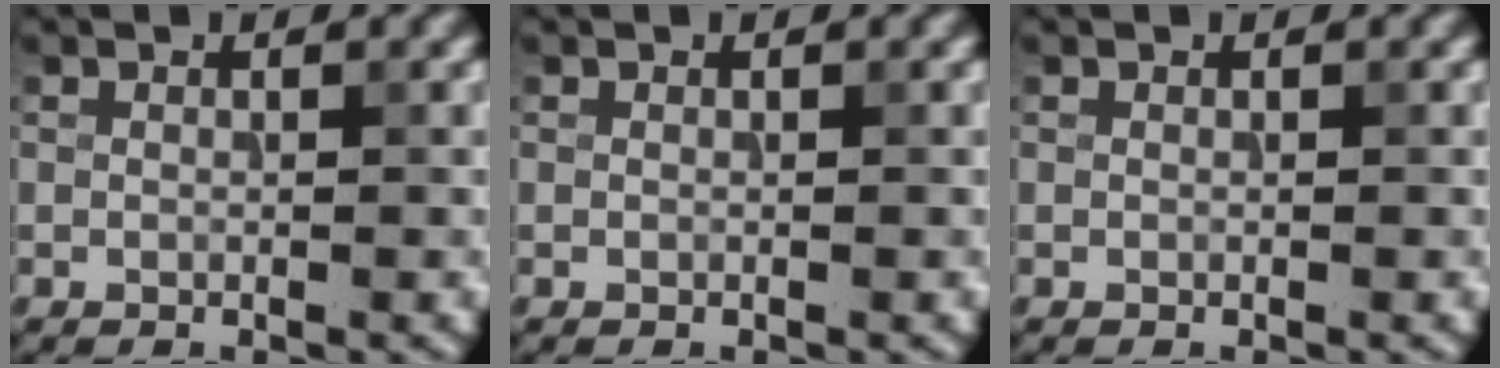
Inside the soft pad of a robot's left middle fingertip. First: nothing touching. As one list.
[{"total": 0.0}, {"total": 0.0}]